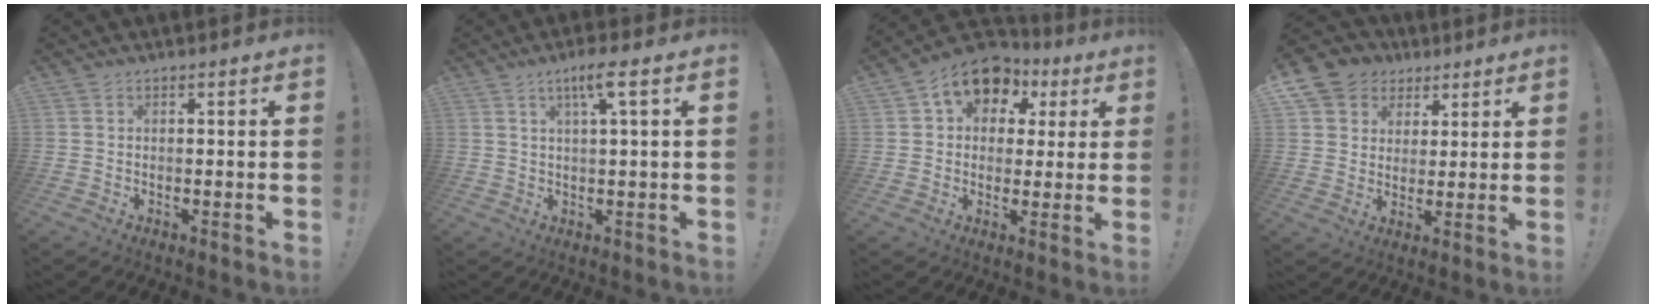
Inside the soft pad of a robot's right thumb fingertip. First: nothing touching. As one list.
[{"total": 5.5, "force": [2.4, 0.2, 5.0], "torque": [-0.091, -0.001, 0.033]}, {"total": 12.3, "force": [6.1, 8.7, 6.1], "torque": [-0.099, -0.026, 0.116]}, {"total": 9.0, "force": [3.8, 7.9, 2.1], "torque": [-0.033, -0.023, 0.079]}]